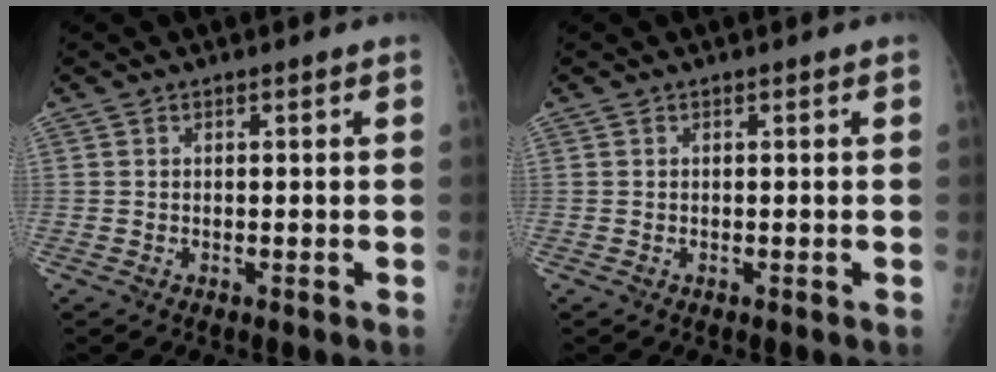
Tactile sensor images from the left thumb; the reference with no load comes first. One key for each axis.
{"total": 0.0}